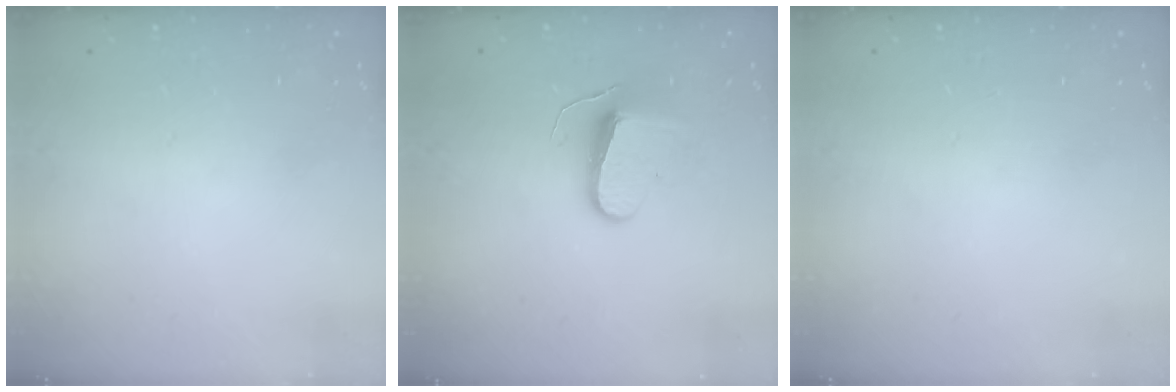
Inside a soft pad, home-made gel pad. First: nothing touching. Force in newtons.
{"total": 8.5, "press": 8.5, "slide": 0.3}
{"total": 0.0}